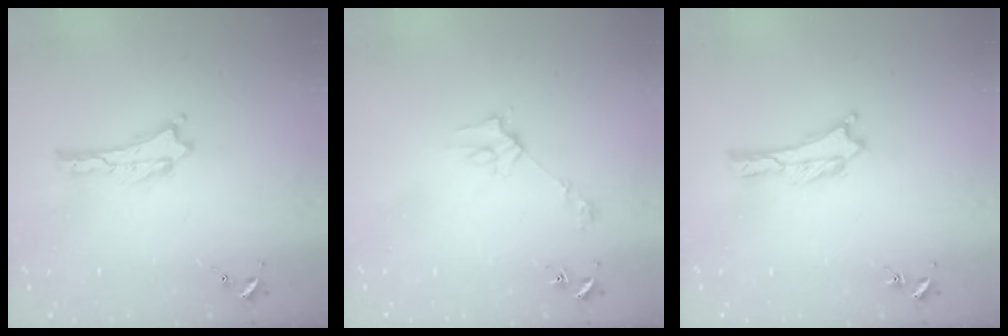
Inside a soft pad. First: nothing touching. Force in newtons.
{"total": 2.8, "press": 2.8, "slide": 0.2}
{"total": 0.0}